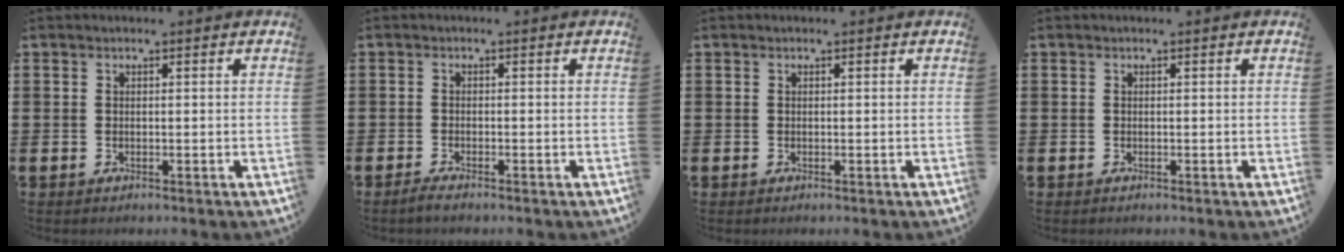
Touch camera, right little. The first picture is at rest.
{"total": 0.9, "force": [-0.6, 0.1, 0.7], "torque": [-0.012, -0.003, -0.011]}
{"total": 0.0}
{"total": 0.0}